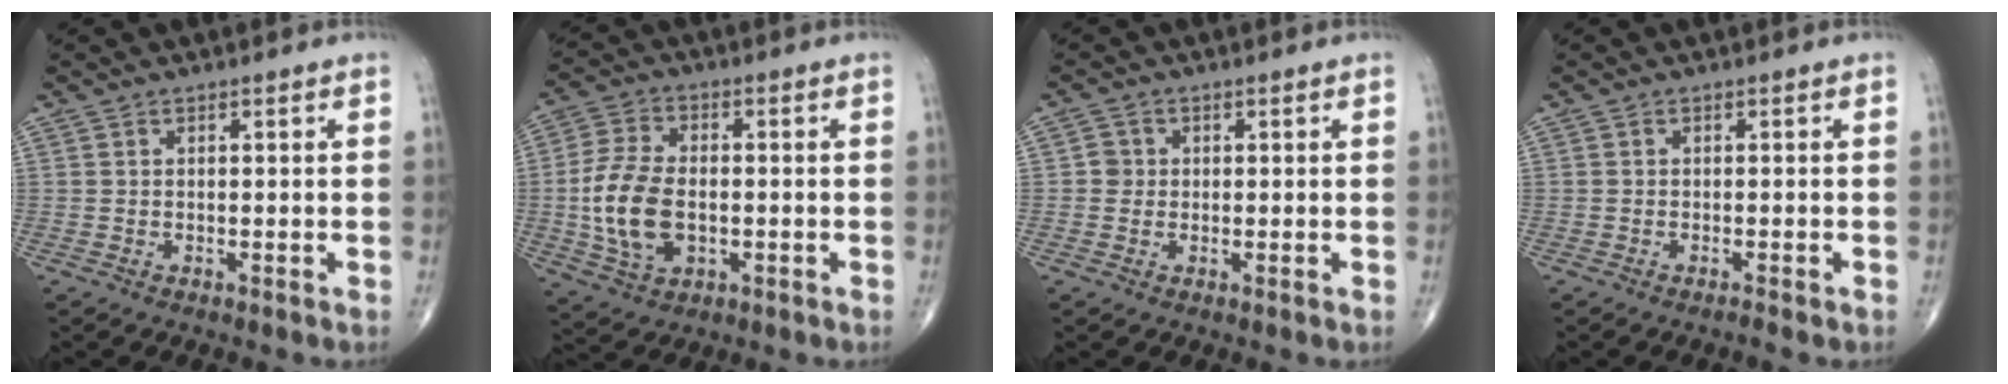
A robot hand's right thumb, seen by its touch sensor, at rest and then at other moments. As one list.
[{"total": 10.4, "force": [-1.3, 6.4, 8.1], "torque": [-0.157, 0.007, -0.021]}, {"total": 2.1, "force": [-0.1, 2.1, 0.5], "torque": [0.010, 0.009, -0.004]}, {"total": 0.8, "force": [-0.7, -0.1, 0.4], "torque": [-0.010, 0.005, -0.012]}]